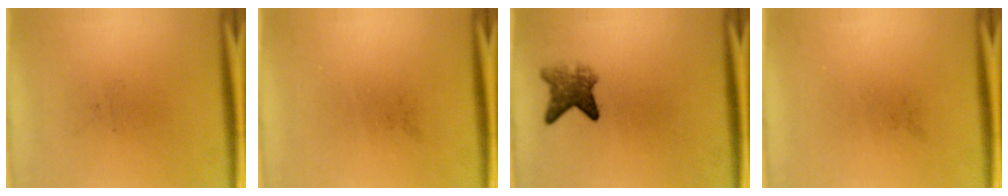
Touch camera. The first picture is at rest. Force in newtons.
{"total": 0.0}
{"total": 3.9}
{"total": 0.0}